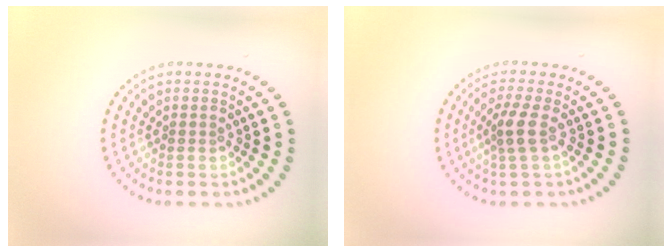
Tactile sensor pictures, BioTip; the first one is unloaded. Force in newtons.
{"total": 2.3, "press": 1.9, "slide": 1.3}